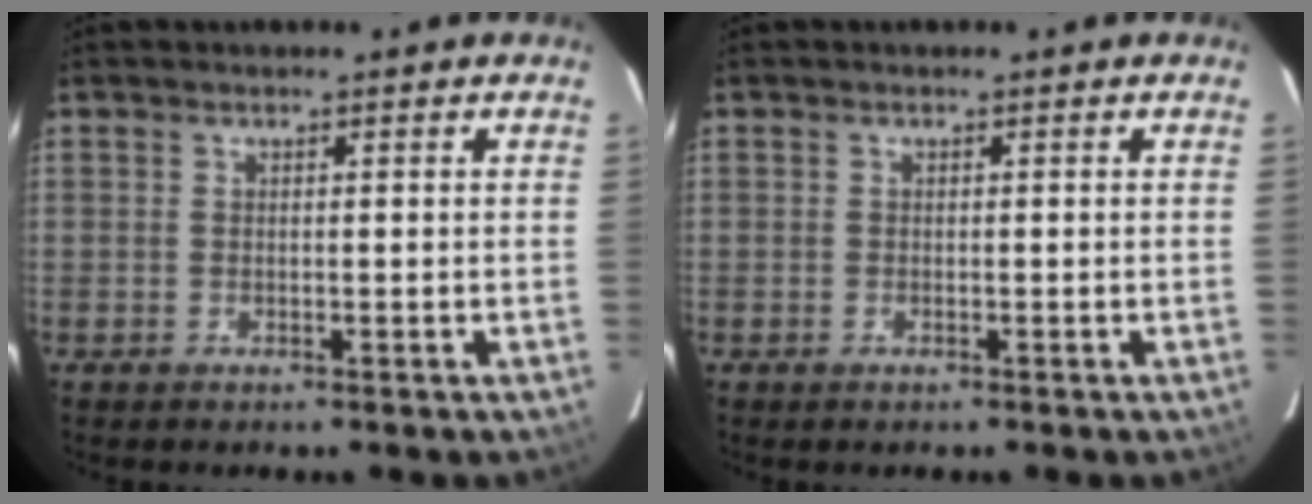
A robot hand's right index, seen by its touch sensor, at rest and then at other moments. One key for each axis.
{"total": 0.6, "fx": -0.3, "fy": 0.4, "fz": 0.2, "tx": -0.004, "ty": -0.001, "tz": -0.006}